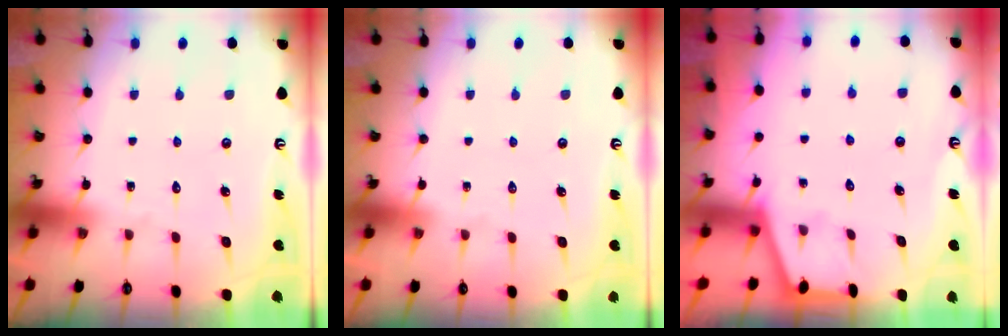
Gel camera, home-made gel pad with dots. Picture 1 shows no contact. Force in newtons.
{"total": 0.0}
{"total": 1.3, "press": 1.2, "slide": 0.2}